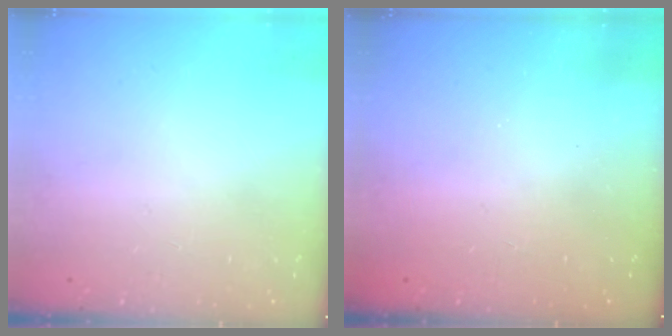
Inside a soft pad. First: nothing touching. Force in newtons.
{"total": 2.5, "press": 2.4, "slide": 0.8}